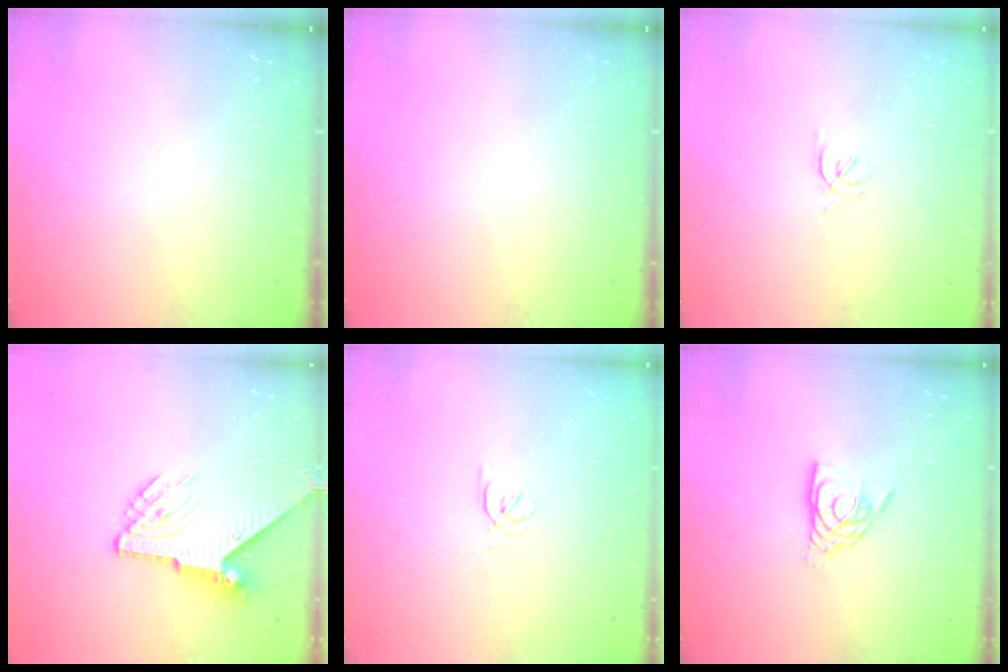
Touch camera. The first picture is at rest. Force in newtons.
{"total": 0.0}
{"total": 1.7, "press": 1.6, "slide": 0.6}
{"total": 8.6, "press": 8.6, "slide": 0.6}
{"total": 1.7, "press": 1.6, "slide": 0.5}
{"total": 9.6, "press": 9.5, "slide": 0.9}